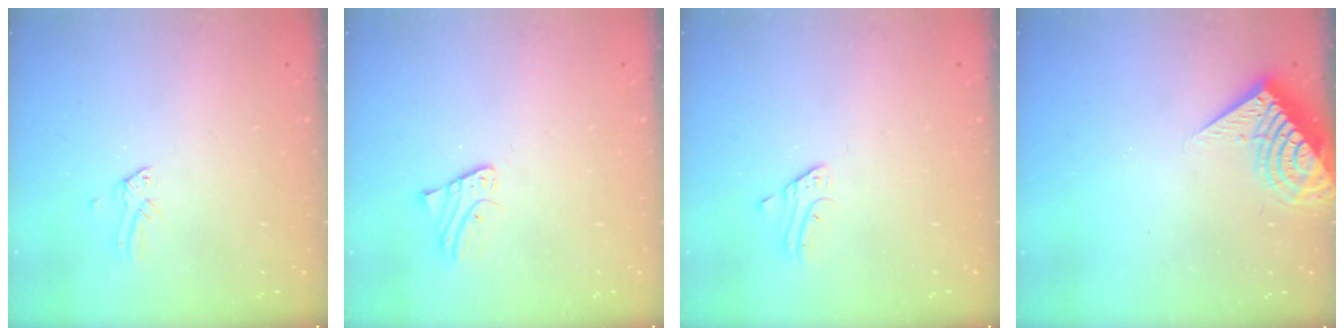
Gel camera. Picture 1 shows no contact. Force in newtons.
{"total": 1.8, "press": 1.8, "slide": 0.2}
{"total": 2.3, "press": 2.3, "slide": 0.2}
{"total": 9.3, "press": 9.2, "slide": 1.1}